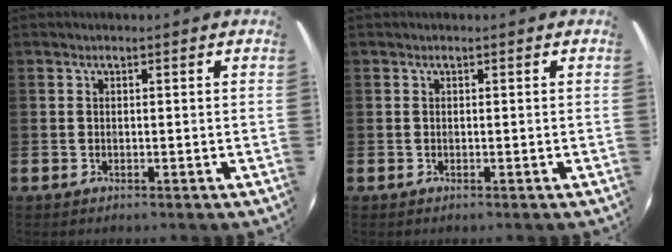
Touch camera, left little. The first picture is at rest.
{"total": 0.0}